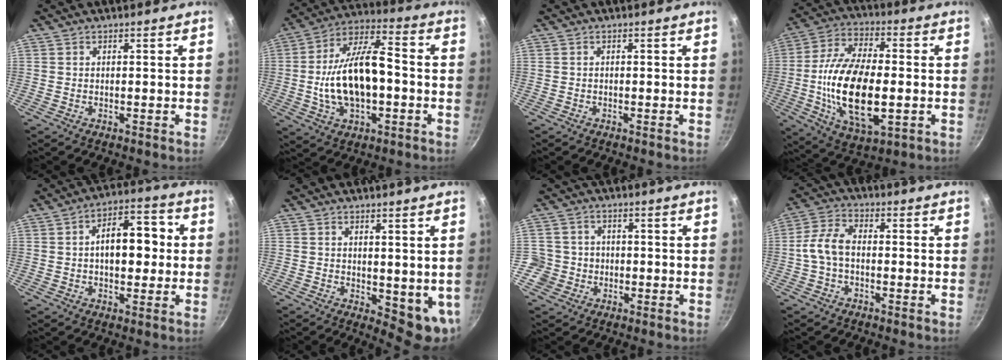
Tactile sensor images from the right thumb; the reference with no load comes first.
{"total": 18.1, "force": [-2.0, 9.4, 15.3], "torque": [-0.271, 0.040, -0.038]}
{"total": 0.0}
{"total": 21.2, "force": [-2.6, 10.1, 18.5], "torque": [-0.347, 0.003, -0.039]}
{"total": 11.4, "force": [0.7, 6.4, 9.4], "torque": [-0.116, 0.026, 0.006]}
{"total": 7.8, "force": [-0.5, 3.2, 7.1], "torque": [-0.071, -0.020, 0.003]}
{"total": 4.9, "force": [-1.1, 4.7, 0.0], "torque": [0.032, 0.015, -0.024]}
{"total": 7.0, "force": [-0.8, 4.3, 5.4], "torque": [-0.111, 0.023, -0.023]}